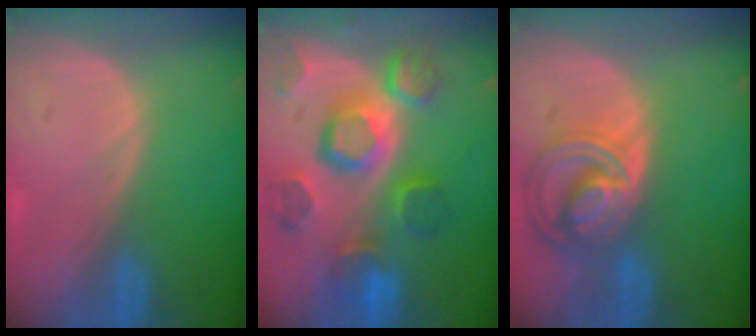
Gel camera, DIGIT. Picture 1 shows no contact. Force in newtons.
{"total": 12.1, "press": 10.5, "slide": 6.0}
{"total": 8.8, "press": 7.6, "slide": 4.4}